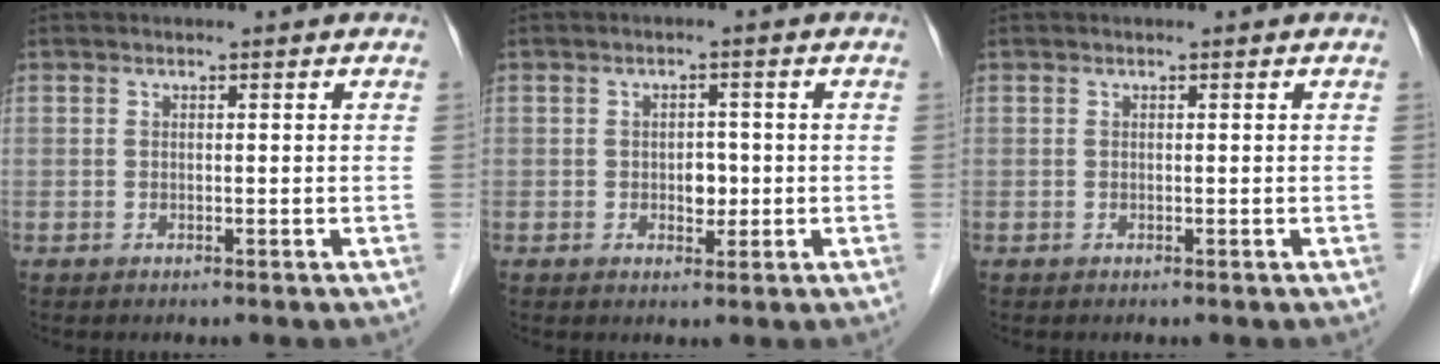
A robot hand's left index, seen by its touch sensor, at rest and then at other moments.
{"total": 2.6, "force": [-0.4, 1.7, 1.9], "torque": [-0.025, 0.003, -0.002]}
{"total": 0.0}